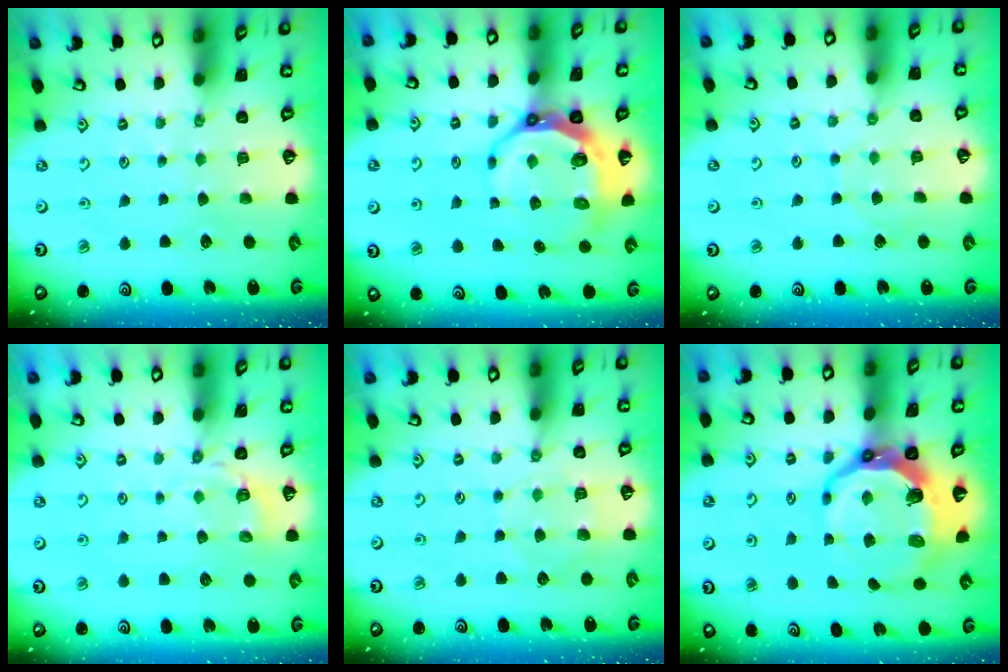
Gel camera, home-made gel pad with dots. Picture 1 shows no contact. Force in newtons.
{"total": 9.4, "press": 8.6, "slide": 3.6}
{"total": 2.8, "press": 2.8, "slide": 0.3}
{"total": 3.7, "press": 3.2, "slide": 1.8}
{"total": 7.2, "press": 7.2, "slide": 1.0}
{"total": 13.4, "press": 12.4, "slide": 5.0}